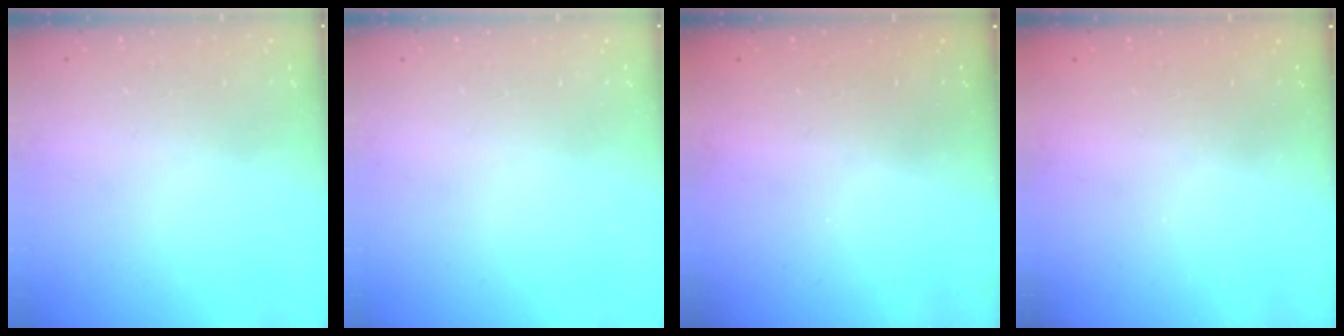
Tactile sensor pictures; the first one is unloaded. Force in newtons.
{"total": 0.0}
{"total": 2.4, "press": 2.3, "slide": 0.8}
{"total": 2.4, "press": 2.3, "slide": 0.8}